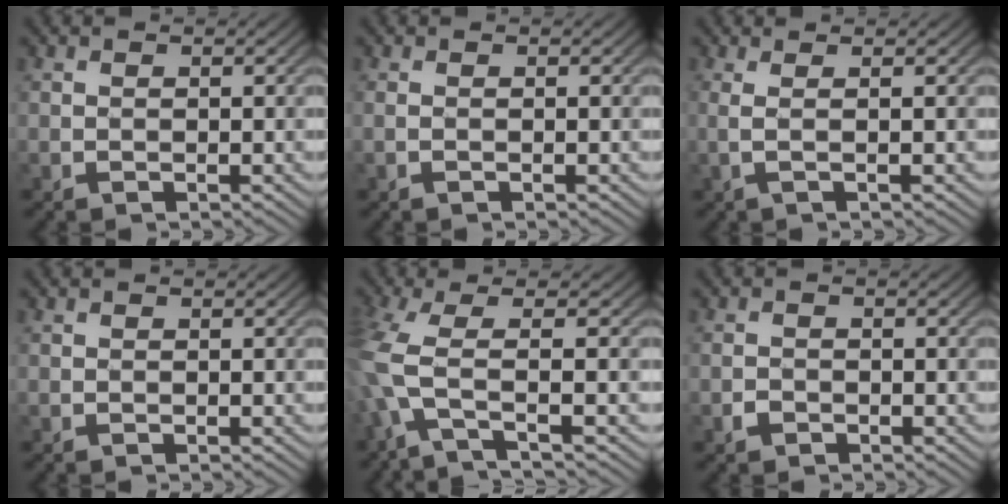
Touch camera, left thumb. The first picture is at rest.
{"total": 0.0}
{"total": 1.2, "force": [0.3, -0.6, 1.0], "torque": [-0.026, 0.002, 0.005]}
{"total": 0.0}
{"total": 5.7, "force": [-2.4, 0.1, 5.1], "torque": [-0.137, 0.008, -0.059]}
{"total": 1.3, "force": [-1.2, 0.6, -0.1], "torque": [-0.009, 0.001, -0.027]}